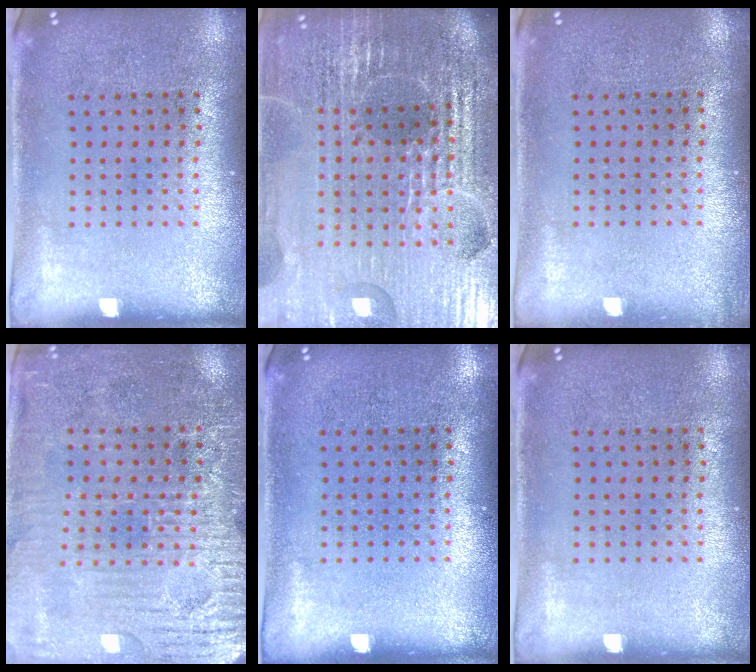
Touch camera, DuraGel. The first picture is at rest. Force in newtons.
{"total": 6.7, "press": 5.8, "slide": 3.3}
{"total": 0.5, "press": 0.5, "slide": 0.1}
{"total": 3.5, "press": 3.4, "slide": 0.8}
{"total": 0.0}
{"total": 0.0}